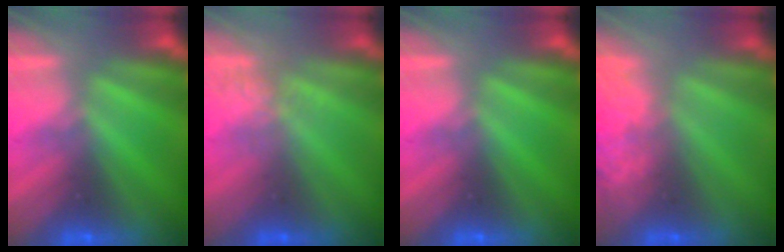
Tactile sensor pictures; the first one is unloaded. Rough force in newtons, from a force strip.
{"total": 1.5}
{"total": 0.0}
{"total": 7.3}